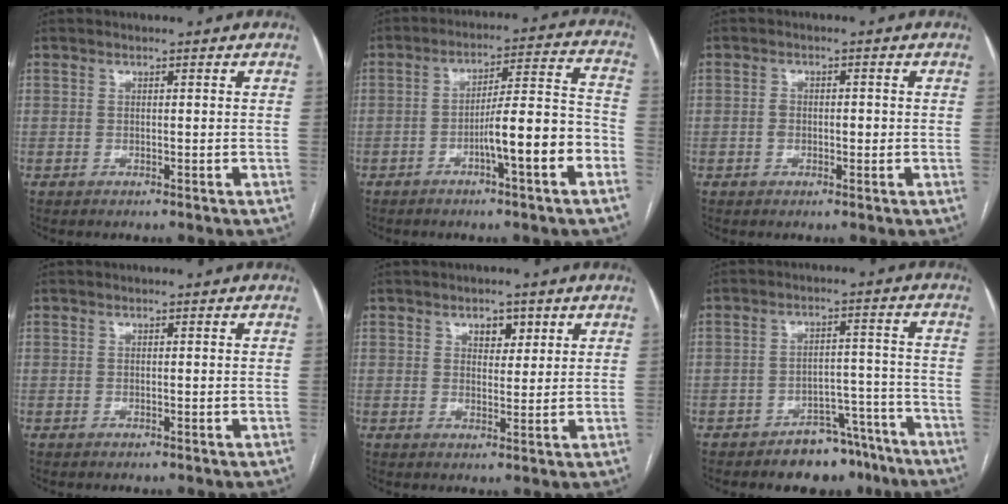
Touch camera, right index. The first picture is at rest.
{"total": 11.0, "force": [-4.5, 0.6, 10.1], "torque": [-0.151, 0.020, -0.067]}
{"total": 2.2, "force": [-0.3, 1.5, 1.6], "torque": [-0.026, 0.011, -0.004]}
{"total": 0.0}
{"total": 3.2, "force": [1.8, 1.9, 1.9], "torque": [-0.025, 0.003, 0.029]}
{"total": 8.0, "force": [-6.3, 4.2, 2.6], "torque": [-0.009, 0.035, -0.090]}